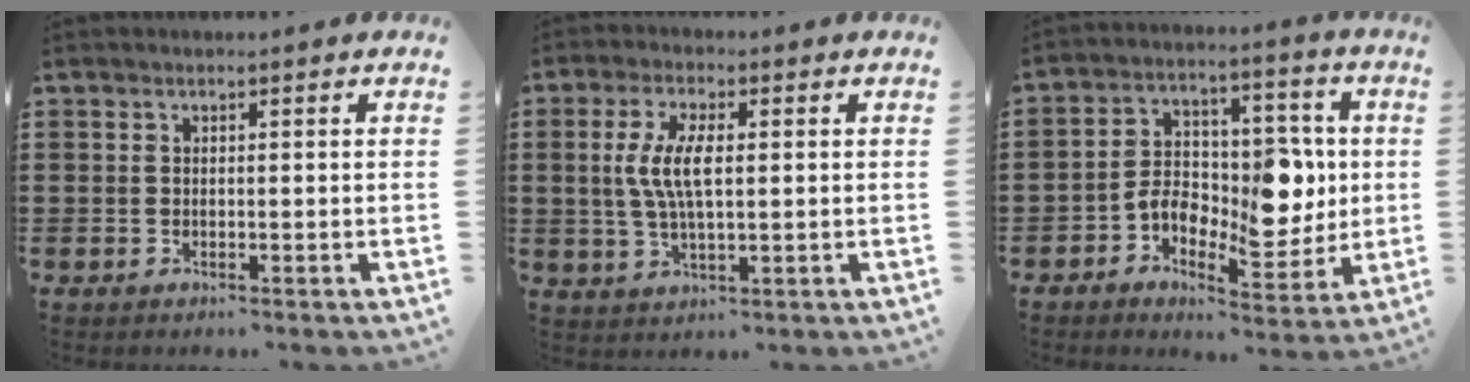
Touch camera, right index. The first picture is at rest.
{"total": 6.8, "force": [0.7, 2.4, 6.4], "torque": [-0.145, 0.001, 0.004]}
{"total": 10.3, "force": [-1.0, 6.8, 7.6], "torque": [-0.120, 0.009, -0.018]}